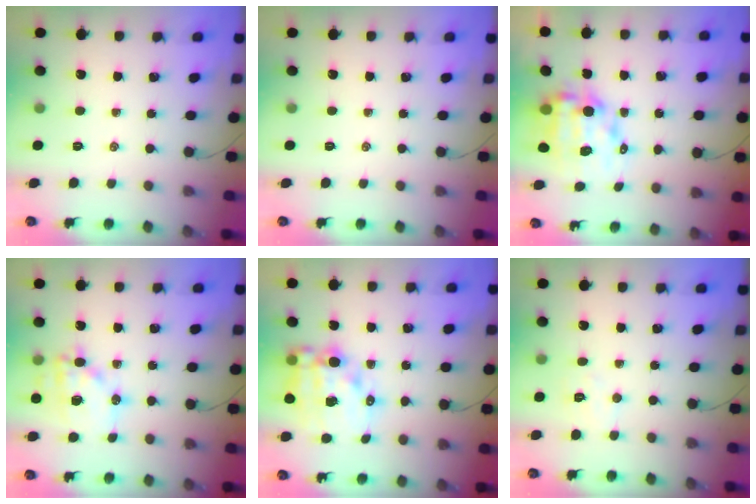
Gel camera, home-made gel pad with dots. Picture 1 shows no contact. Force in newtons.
{"total": 0.0}
{"total": 11.9, "press": 11.5, "slide": 3.2}
{"total": 15.9, "press": 15.5, "slide": 3.4}
{"total": 15.7, "press": 15.3, "slide": 3.5}
{"total": 5.8, "press": 5.7, "slide": 1.2}